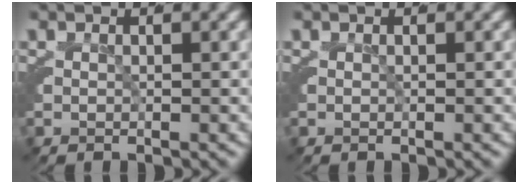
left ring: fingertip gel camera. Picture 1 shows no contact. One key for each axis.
{"total": 0.0}